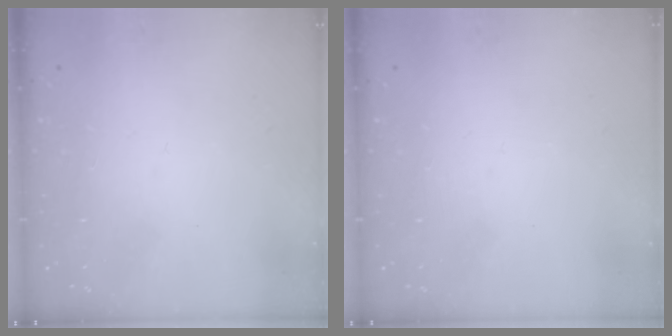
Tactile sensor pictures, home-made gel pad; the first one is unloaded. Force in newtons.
{"total": 0.0}